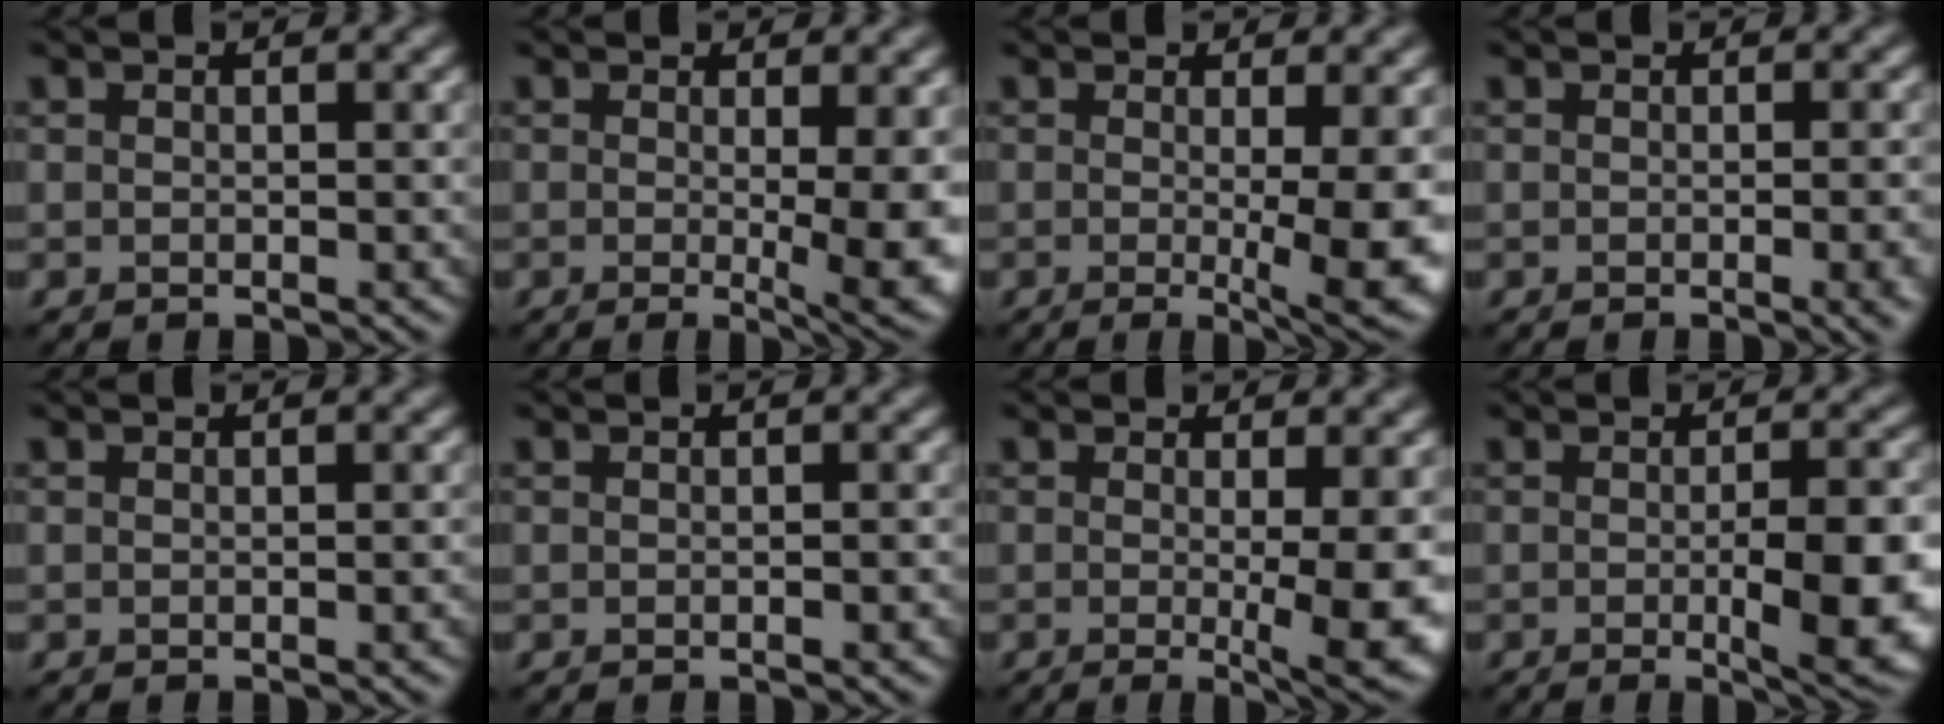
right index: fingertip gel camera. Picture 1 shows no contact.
{"total": 7.0, "force": [-0.2, 1.9, 6.8], "torque": [-0.059, -0.010, -0.007]}
{"total": 7.4, "force": [-0.7, 1.6, 7.2], "torque": [-0.083, -0.016, -0.008]}
{"total": 4.0, "force": [-0.8, 1.5, 3.6], "torque": [-0.027, -0.006, -0.005]}
{"total": 0.9, "force": [-0.2, 0.2, 0.8], "torque": [-0.007, 0.002, -0.003]}
{"total": 0.6, "force": [-0.3, 0.1, 0.6], "torque": [-0.007, 0.002, -0.004]}
{"total": 7.0, "force": [-0.7, 1.4, 6.8], "torque": [-0.085, -0.016, -0.006]}
{"total": 7.9, "force": [-1.4, 2.2, 7.5], "torque": [-0.102, -0.016, -0.010]}